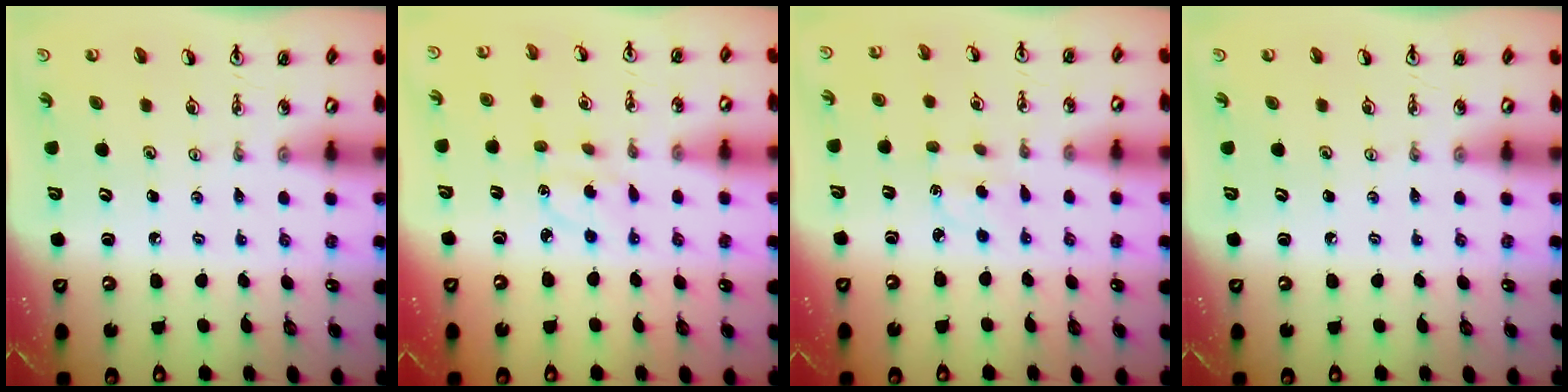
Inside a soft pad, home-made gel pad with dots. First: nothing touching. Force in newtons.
{"total": 3.0, "press": 2.9, "slide": 0.8}
{"total": 1.6, "press": 1.5, "slide": 0.5}
{"total": 0.0}